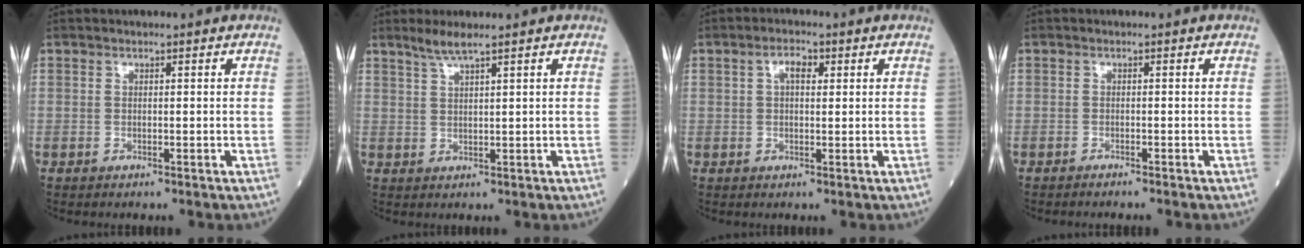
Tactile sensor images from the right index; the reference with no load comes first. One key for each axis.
{"total": 2.8, "fx": 2.3, "fy": -0.4, "fz": 1.6, "tx": -0.042, "ty": 0.002, "tz": 0.052}
{"total": 2.9, "fx": 1.1, "fy": 1.3, "fz": 2.4, "tx": -0.046, "ty": 0.011, "tz": 0.020}
{"total": 2.2, "fx": -1.9, "fy": -0.2, "fz": 1.0, "tx": -0.013, "ty": 0.002, "tz": -0.021}